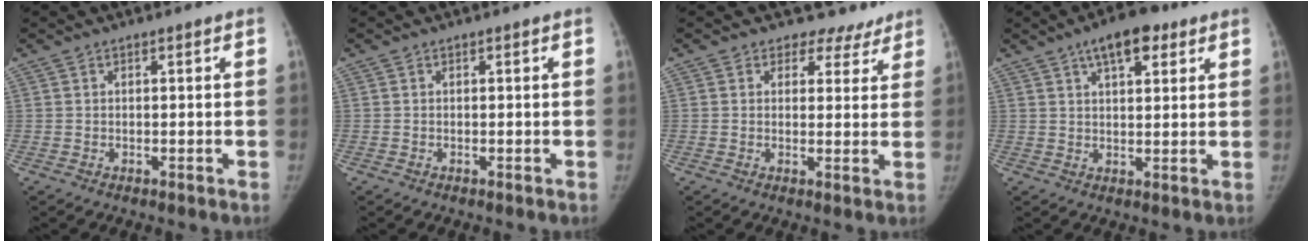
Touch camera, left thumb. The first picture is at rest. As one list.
[{"total": 0.0}, {"total": 5.6, "force": [4.5, 3.3, -0.2], "torque": [0.039, -0.028, 0.044]}, {"total": 8.5, "force": [4.7, 3.8, 6.1], "torque": [-0.073, -0.007, 0.068]}]